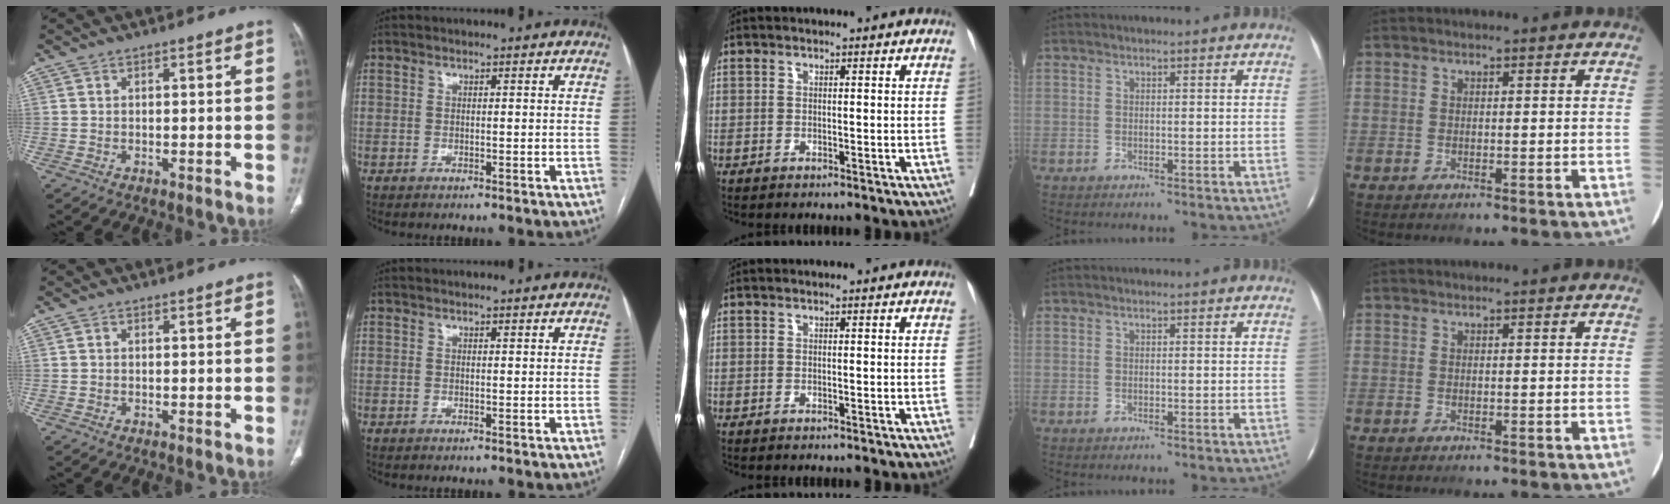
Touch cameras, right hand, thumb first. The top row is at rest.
{}